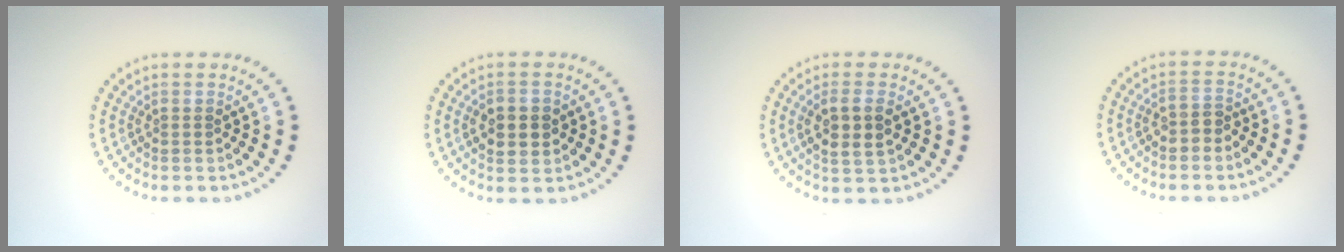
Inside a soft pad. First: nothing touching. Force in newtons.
{"total": 3.0, "press": 3.0, "slide": 0.2}
{"total": 2.9, "press": 2.8, "slide": 0.9}
{"total": 1.7, "press": 1.5, "slide": 0.8}